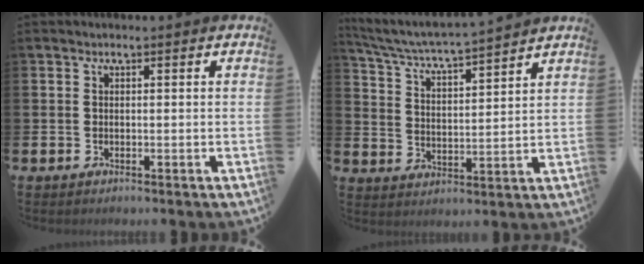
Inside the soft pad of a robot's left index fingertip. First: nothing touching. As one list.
[{"total": 4.9, "force": [4.7, -0.1, 1.1], "torque": [-0.048, -0.041, 0.075]}]